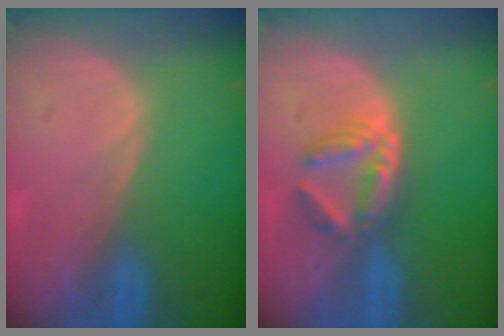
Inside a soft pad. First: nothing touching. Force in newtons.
{"total": 5.9, "press": 5.2, "slide": 2.9}